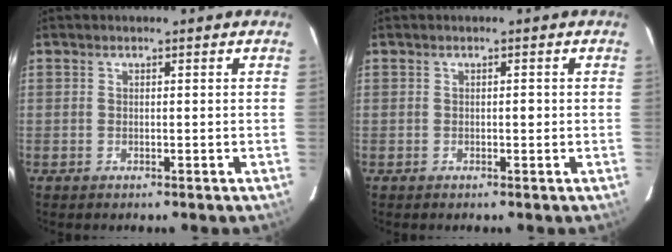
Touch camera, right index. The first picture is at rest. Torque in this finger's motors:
{"motor_torque": [0.14, 0.02, 0.03, 0.02]}